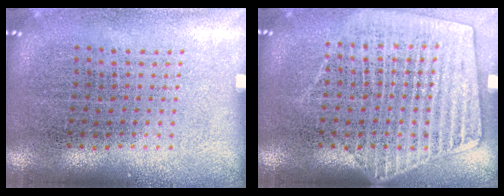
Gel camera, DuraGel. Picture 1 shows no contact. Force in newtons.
{"total": 1.6, "press": 1.5, "slide": 0.6}